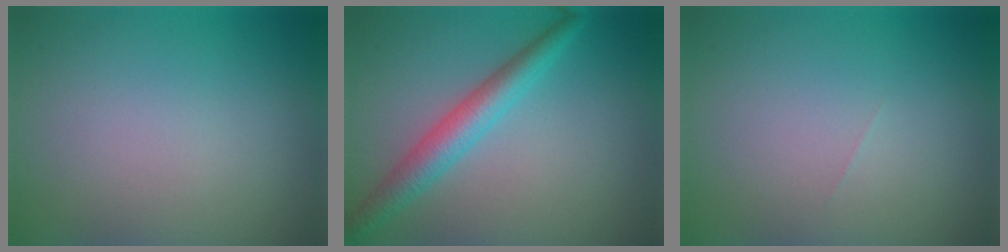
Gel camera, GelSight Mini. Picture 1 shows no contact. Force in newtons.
{"total": 3.7, "press": 3.7, "slide": 0.1}
{"total": 0.0}